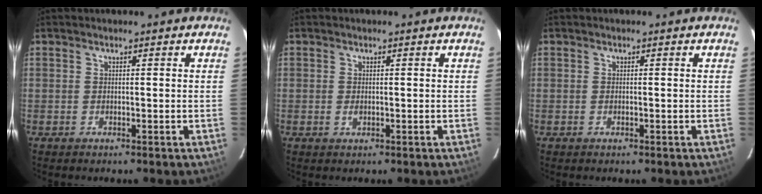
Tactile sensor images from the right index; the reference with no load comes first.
{"total": 1.1, "force": [-0.2, 0.7, 0.8], "torque": [-0.015, 0.000, -0.004]}
{"total": 0.0}